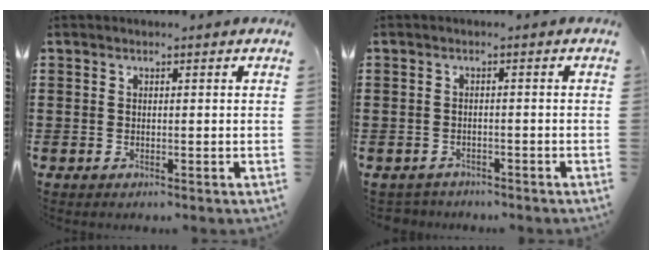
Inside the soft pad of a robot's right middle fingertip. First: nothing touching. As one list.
[{"total": 1.4, "force": [-1.4, 0.4, -0.2], "torque": [-0.002, 0.000, -0.032]}]